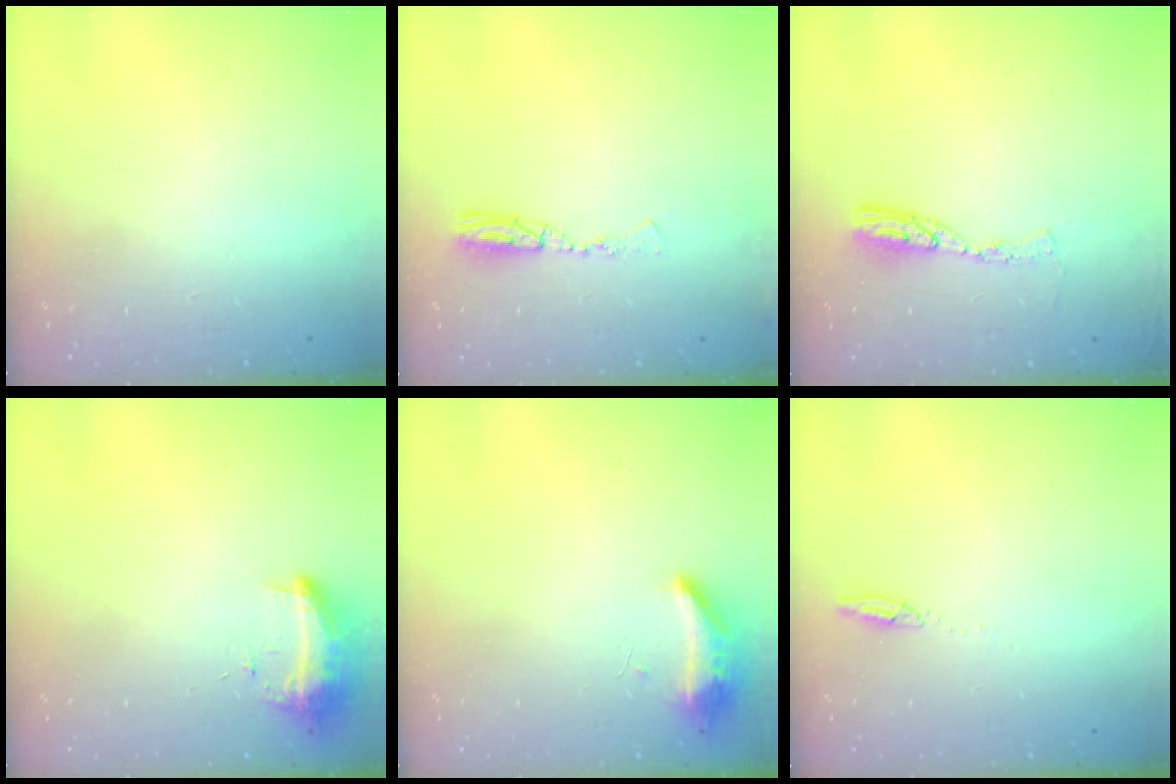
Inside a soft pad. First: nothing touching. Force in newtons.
{"total": 6.9, "press": 6.7, "slide": 1.8}
{"total": 8.2, "press": 8.1, "slide": 0.7}
{"total": 9.9, "press": 9.8, "slide": 1.0}
{"total": 18.6, "press": 10.8, "slide": 15.1}
{"total": 2.7, "press": 2.7, "slide": 0.2}